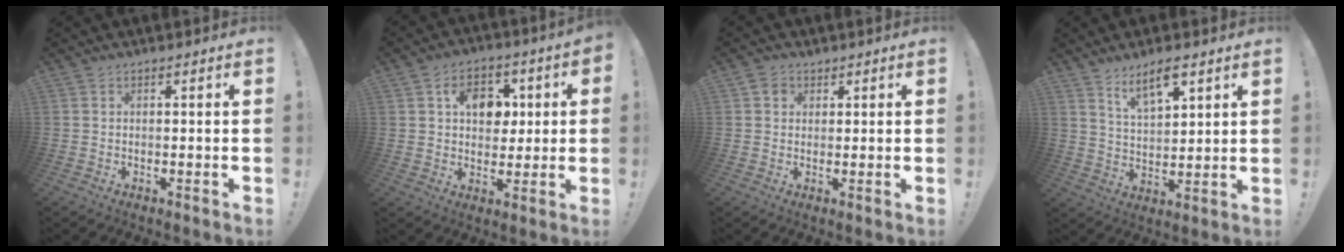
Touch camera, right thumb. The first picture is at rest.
{"total": 10.7, "force": [2.7, 8.3, 6.2], "torque": [-0.085, 0.001, 0.051]}
{"total": 2.8, "force": [1.6, 2.3, 0.5], "torque": [-0.001, -0.003, 0.028]}
{"total": 8.4, "force": [5.9, 3.0, 5.1], "torque": [-0.081, -0.031, 0.103]}